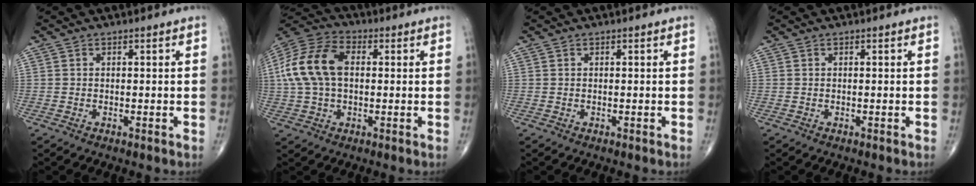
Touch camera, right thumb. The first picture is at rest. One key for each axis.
{"total": 14.6, "fx": 1.6, "fy": 9.2, "fz": 11.2, "tx": -0.232, "ty": 0.031, "tz": 0.024}
{"total": 0.0}
{"total": 0.0}